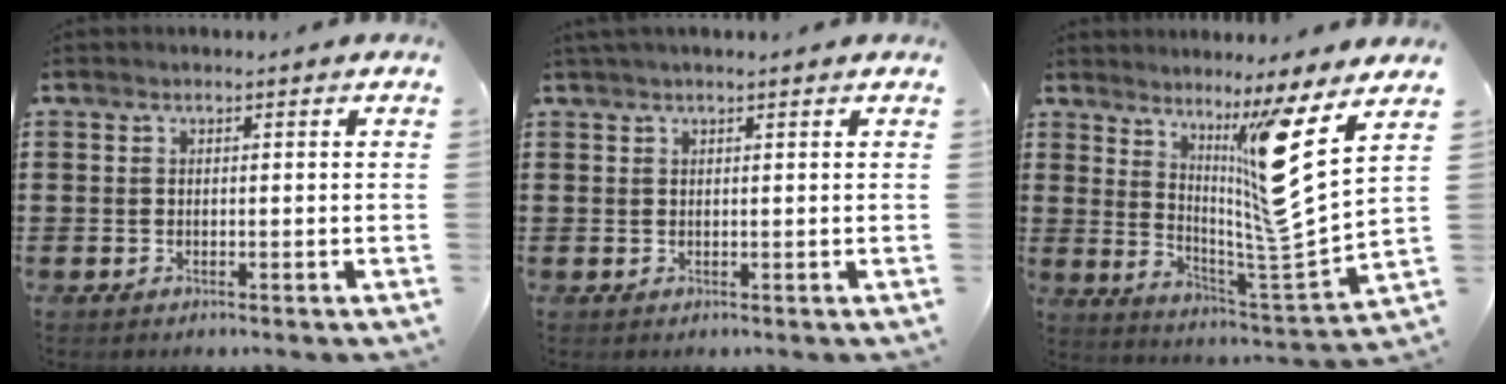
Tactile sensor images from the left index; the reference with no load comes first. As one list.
[{"total": 0.8, "force": [0.6, 0.1, 0.5], "torque": [-0.011, 0.000, 0.012]}, {"total": 10.7, "force": [5.9, -1.4, 8.9], "torque": [-0.151, -0.069, 0.080]}]